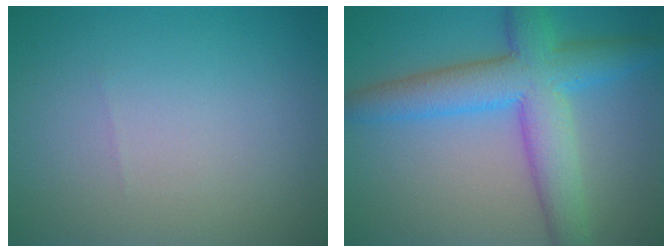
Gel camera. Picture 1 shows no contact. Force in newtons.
{"total": 7.7, "press": 7.7, "slide": 0.2}